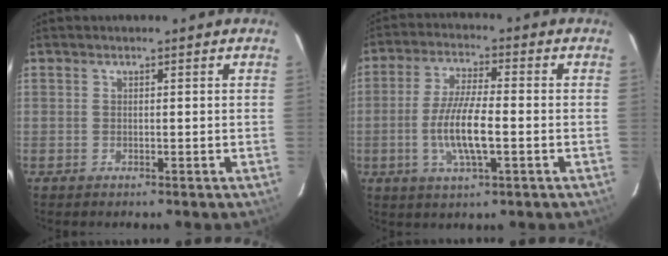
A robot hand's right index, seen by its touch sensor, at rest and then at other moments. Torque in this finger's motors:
{"motor_torque": [1.74, -0.40, 0.90, 0.20]}